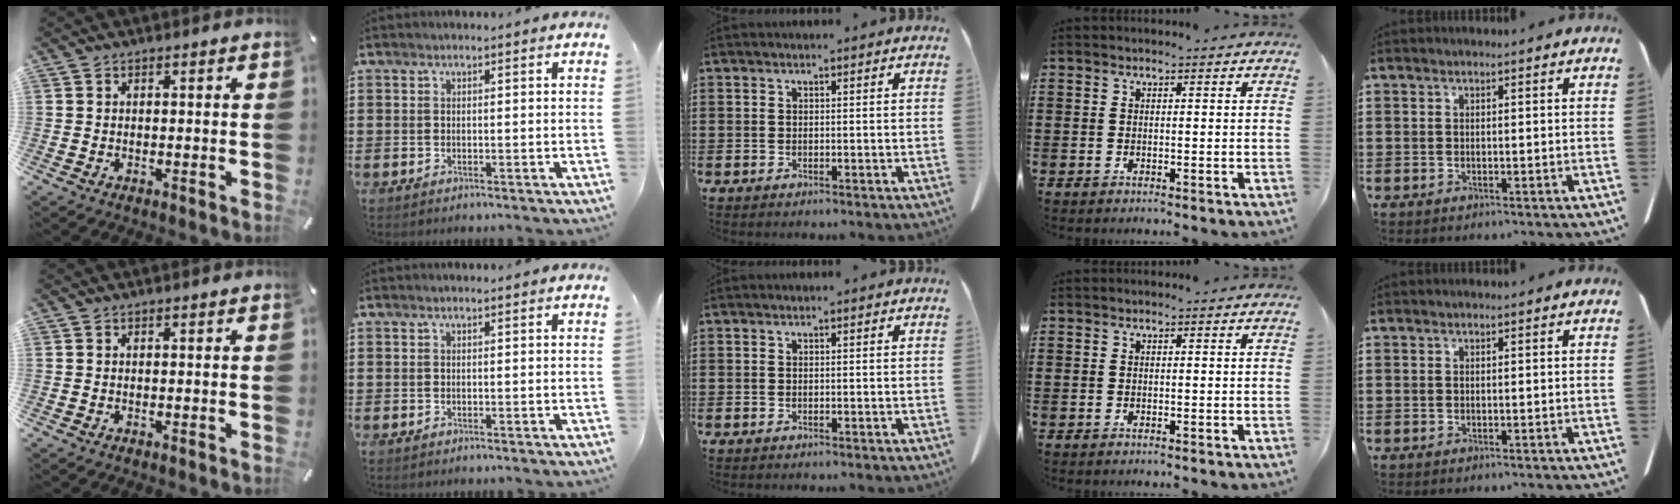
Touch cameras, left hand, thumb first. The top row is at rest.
{}